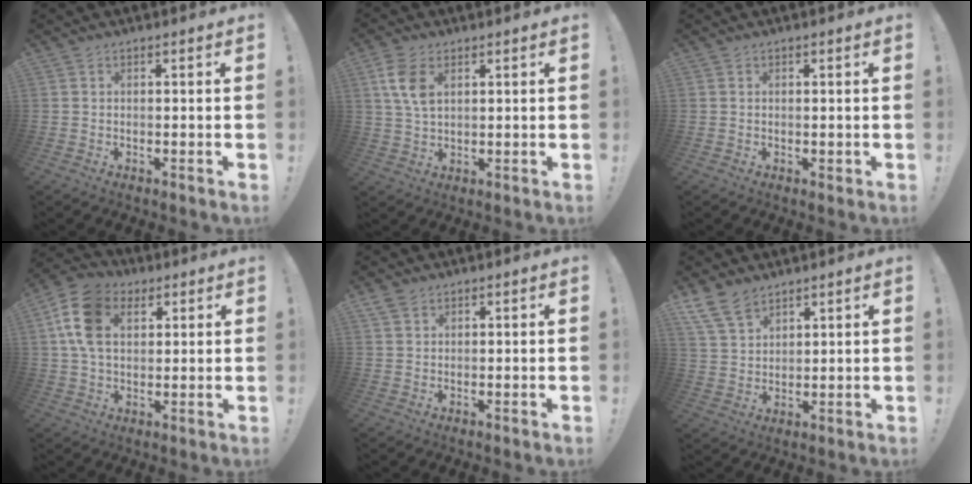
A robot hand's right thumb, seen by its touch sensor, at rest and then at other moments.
{"total": 8.2, "force": [3.1, 4.7, 5.9], "torque": [-0.114, -0.005, 0.058]}
{"total": 0.8, "force": [0.4, 0.5, 0.3], "torque": [0.003, -0.001, 0.007]}
{"total": 14.3, "force": [5.0, 10.0, 8.9], "torque": [-0.176, -0.006, 0.096]}
{"total": 2.3, "force": [1.7, 1.2, 1.0], "torque": [-0.015, -0.007, 0.031]}
{"total": 9.0, "force": [6.8, 4.7, 3.7], "torque": [-0.077, -0.034, 0.137]}